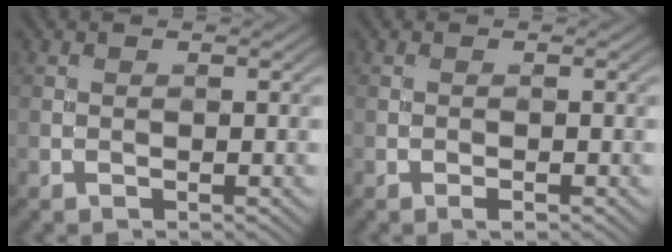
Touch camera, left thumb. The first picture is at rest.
{"total": 0.6, "force": [-0.4, 0.2, 0.4], "torque": [-0.006, 0.001, -0.009]}